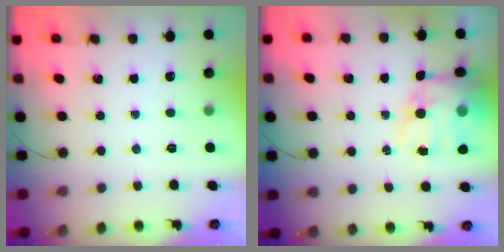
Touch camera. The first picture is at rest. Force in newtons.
{"total": 14.0, "press": 13.6, "slide": 3.5}